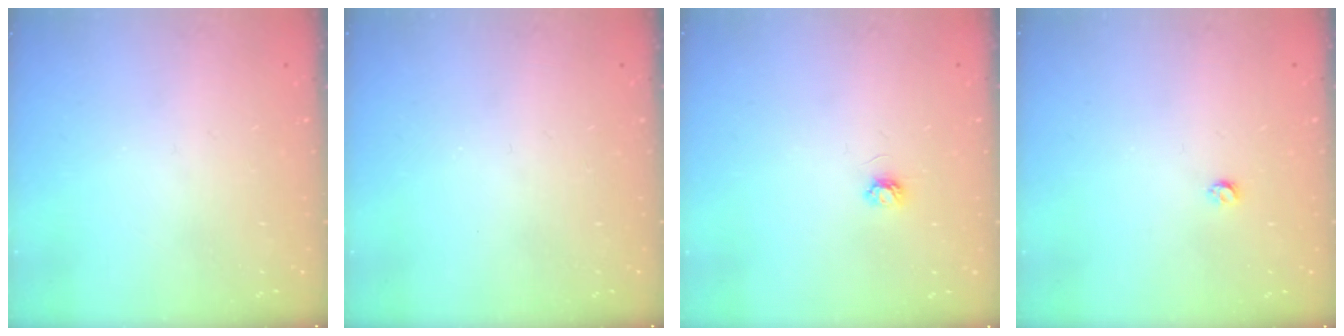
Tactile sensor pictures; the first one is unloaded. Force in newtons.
{"total": 0.0}
{"total": 3.5, "press": 3.5, "slide": 0.4}
{"total": 2.9, "press": 2.8, "slide": 0.5}